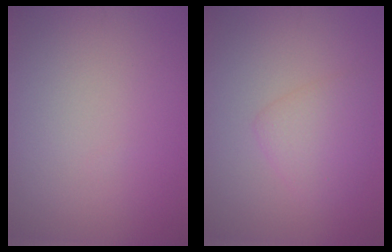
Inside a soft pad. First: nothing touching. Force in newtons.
{"total": 2.5, "press": 2.5, "slide": 0.1}